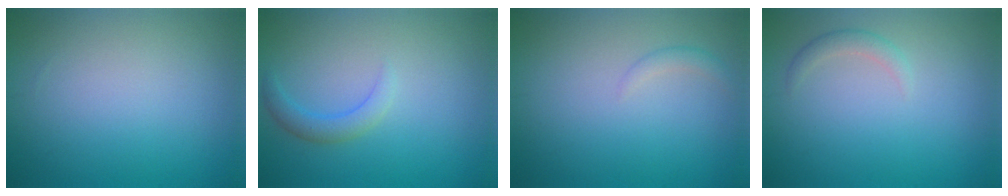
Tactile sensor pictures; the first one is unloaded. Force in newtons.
{"total": 1.9, "press": 1.9, "slide": 0.2}
{"total": 1.0, "press": 1.0, "slide": 0.0}
{"total": 1.2, "press": 1.2, "slide": 0.0}